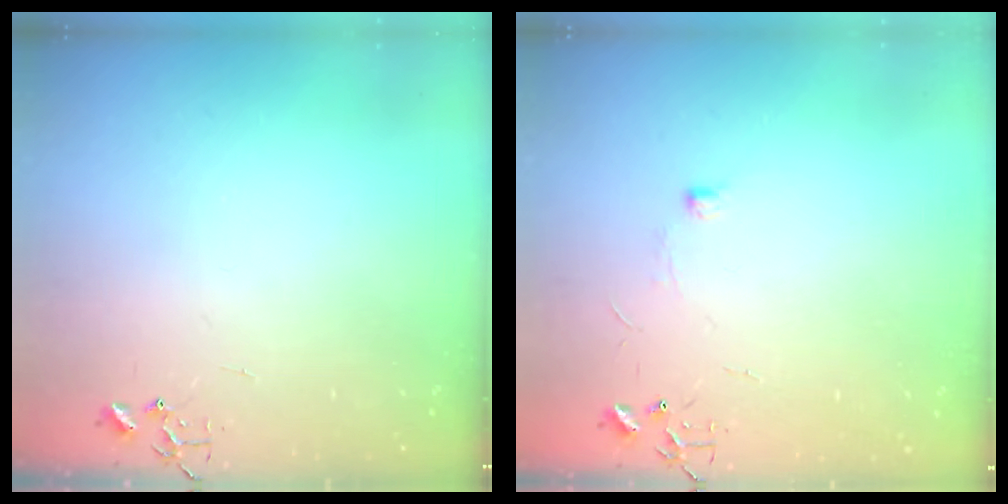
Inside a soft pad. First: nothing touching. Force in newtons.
{"total": 4.4, "press": 4.3, "slide": 0.6}